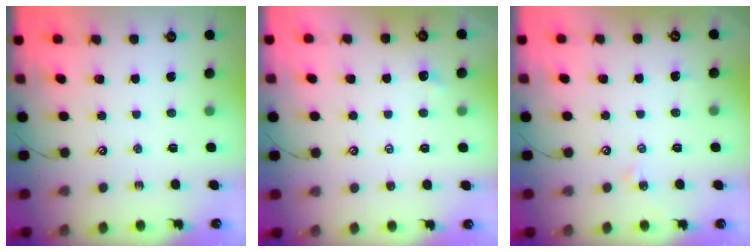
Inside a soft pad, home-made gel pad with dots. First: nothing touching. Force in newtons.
{"total": 0.5, "press": 0.4, "slide": 0.3}
{"total": 2.8, "press": 2.7, "slide": 0.4}